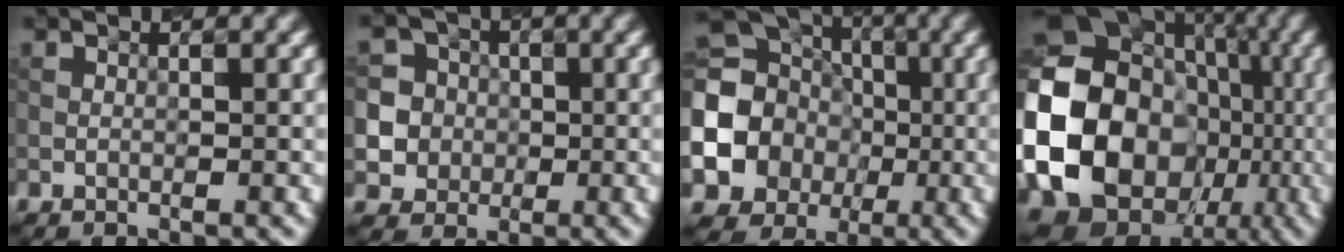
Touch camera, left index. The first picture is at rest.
{"total": 7.5, "force": [-1.2, 7.3, 1.3], "torque": [-0.026, 0.008, -0.034]}
{"total": 15.4, "force": [-2.0, 13.9, 6.3], "torque": [-0.155, -0.006, -0.074]}
{"total": 21.9, "force": [-3.5, 18.5, 11.2], "torque": [-0.226, -0.023, -0.087]}